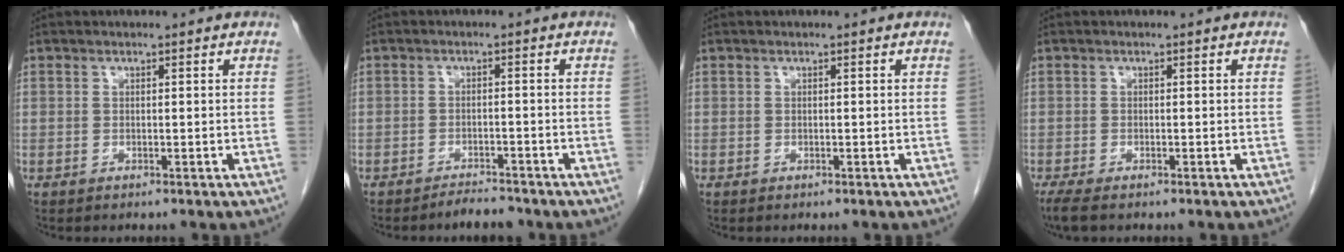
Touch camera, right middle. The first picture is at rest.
{"total": 2.9, "force": [-2.7, 0.7, 0.8], "torque": [-0.015, -0.003, -0.040]}
{"total": 0.0}
{"total": 2.9, "force": [-2.2, 0.7, 1.7], "torque": [-0.037, -0.012, -0.034]}